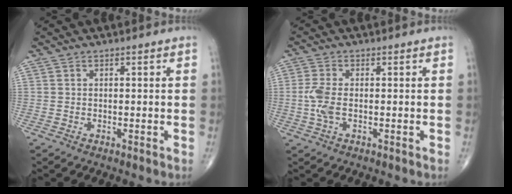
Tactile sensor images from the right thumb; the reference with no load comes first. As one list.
[{"total": 4.2, "force": [-0.6, 2.0, 3.7], "torque": [-0.097, 0.001, -0.015]}]